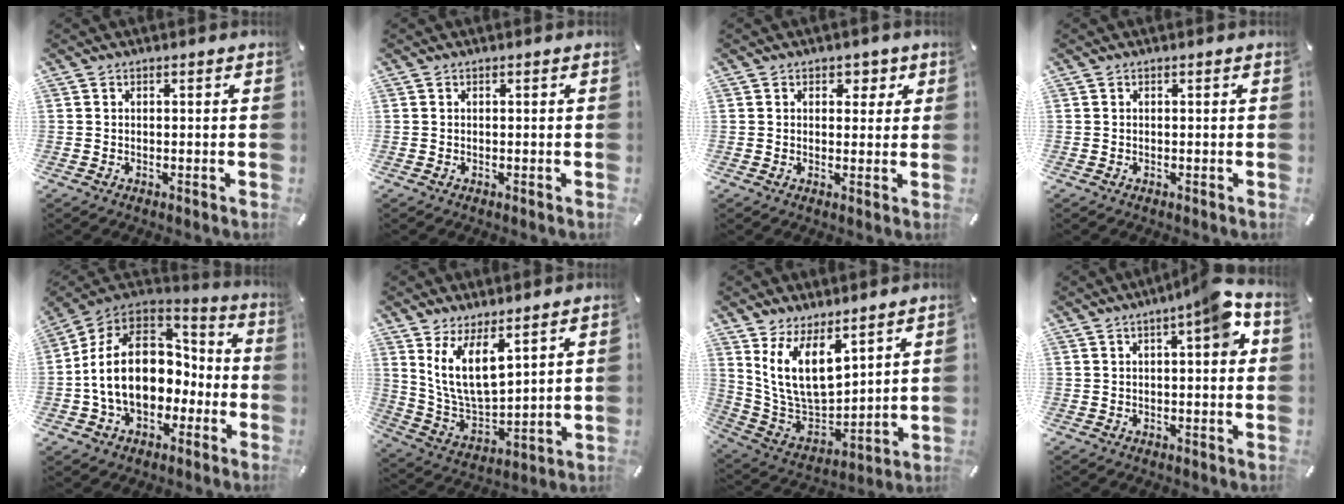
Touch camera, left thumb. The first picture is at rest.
{"total": 0.0}
{"total": 3.3, "force": [1.3, 2.7, 1.3], "torque": [0.001, -0.005, 0.015]}
{"total": 0.0}
{"total": 19.3, "force": [-1.5, 14.9, 12.2], "torque": [-0.224, 0.008, -0.019]}
{"total": 12.1, "force": [7.4, 5.4, 8.0], "torque": [-0.184, -0.042, 0.134]}
{"total": 13.6, "force": [7.9, 7.1, 8.5], "torque": [-0.196, -0.057, 0.150]}
{"total": 8.2, "force": [2.6, 1.7, 7.6], "torque": [-0.105, -0.009, 0.036]}